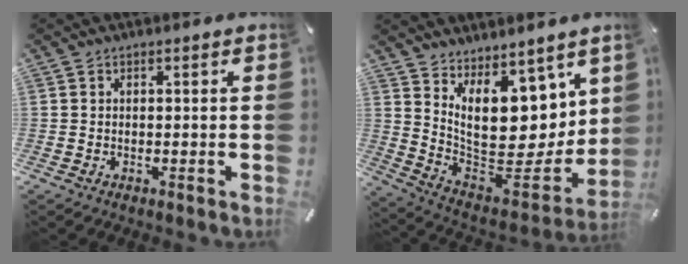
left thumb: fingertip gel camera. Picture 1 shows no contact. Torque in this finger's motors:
{"motor_torque": [2.78, 2.25, 1.06, -0.29, 0.19]}